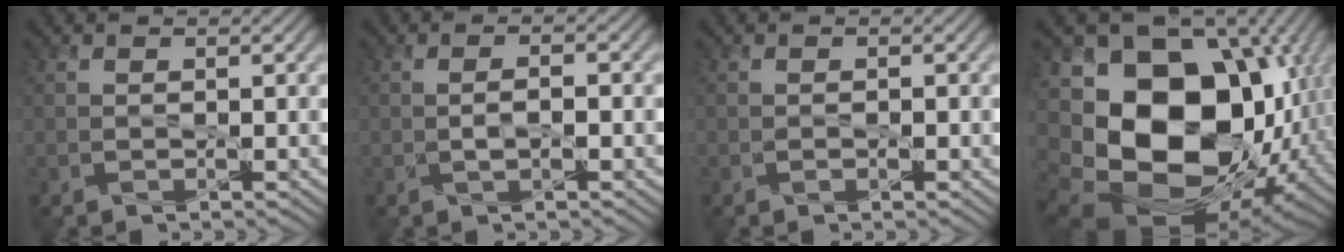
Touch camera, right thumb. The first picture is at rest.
{"total": 1.5, "force": [-0.6, 0.1, 1.4], "torque": [-0.012, 0.004, -0.011]}
{"total": 0.8, "force": [-0.3, 0.3, 0.6], "torque": [-0.009, -0.004, -0.005]}
{"total": 21.8, "force": [-1.7, 16.0, 14.7], "torque": [-0.332, -0.040, 0.015]}